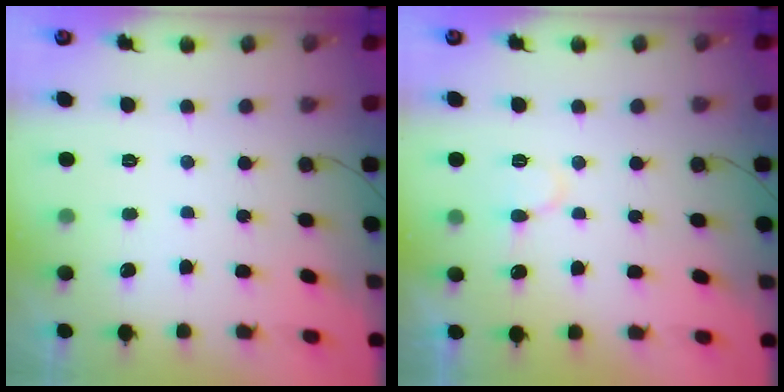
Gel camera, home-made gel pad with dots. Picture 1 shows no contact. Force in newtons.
{"total": 7.2, "press": 7.1, "slide": 0.6}